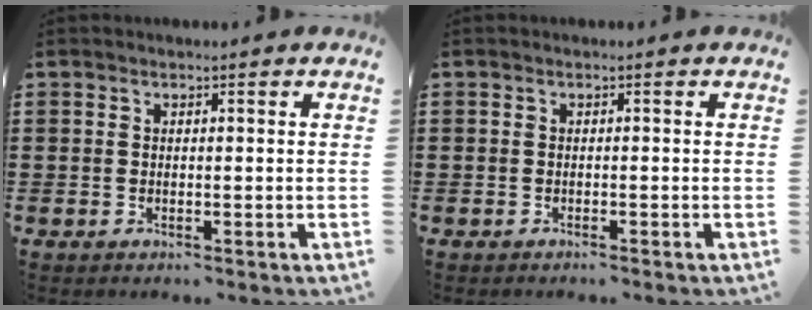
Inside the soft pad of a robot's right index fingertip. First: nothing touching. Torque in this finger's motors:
{"motor_torque": [-0.41, 0.65, -0.15, -0.01]}